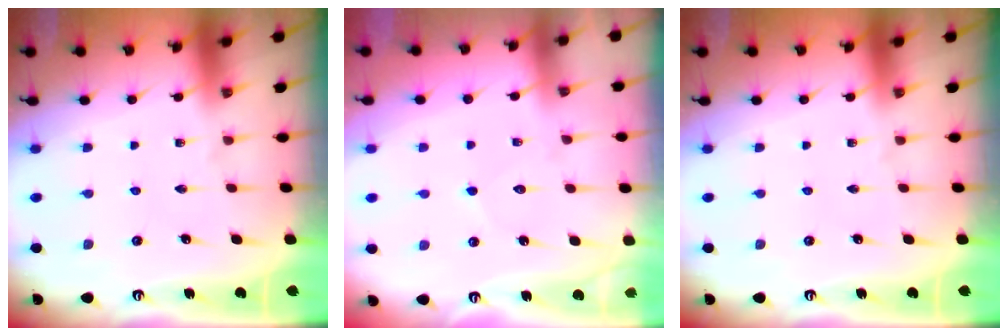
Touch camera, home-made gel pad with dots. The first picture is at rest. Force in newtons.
{"total": 6.3, "press": 6.3, "slide": 0.7}
{"total": 0.0}